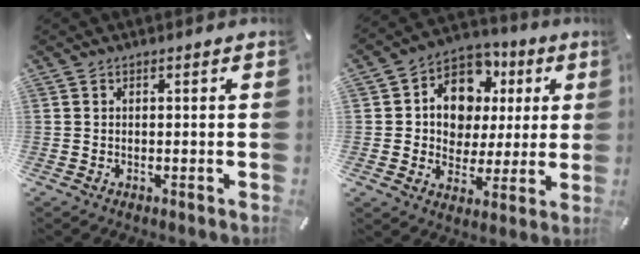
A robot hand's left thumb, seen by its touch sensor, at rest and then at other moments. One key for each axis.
{"total": 11.1, "fx": 3.0, "fy": 9.9, "fz": 3.8, "tx": -0.070, "ty": -0.020, "tz": 0.061}